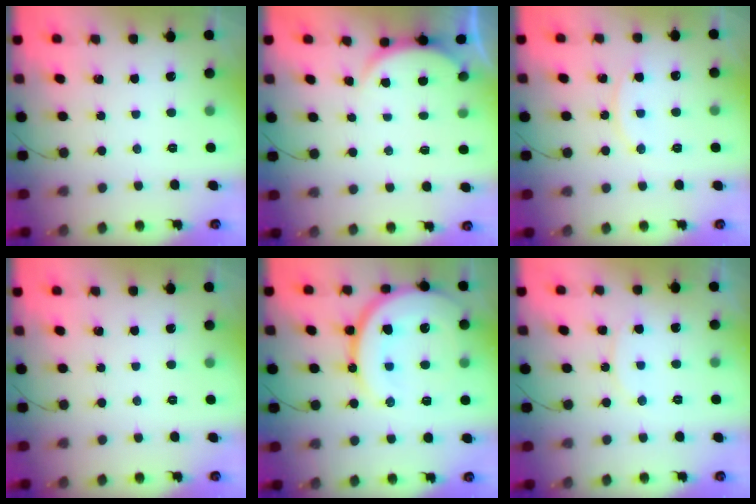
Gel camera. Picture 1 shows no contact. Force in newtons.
{"total": 2.9, "press": 2.8, "slide": 0.6}
{"total": 9.6, "press": 9.6, "slide": 0.5}
{"total": 0.0}
{"total": 18.8, "press": 18.6, "slide": 2.2}
{"total": 7.4, "press": 7.2, "slide": 1.7}